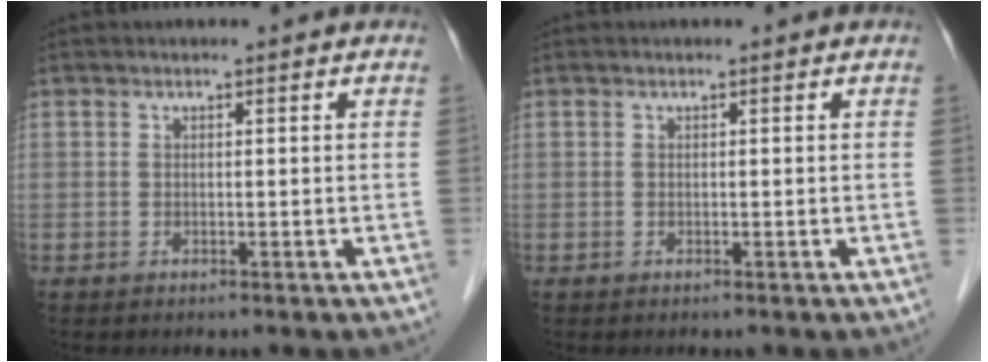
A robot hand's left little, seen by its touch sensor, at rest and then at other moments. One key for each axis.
{"total": 0.0}